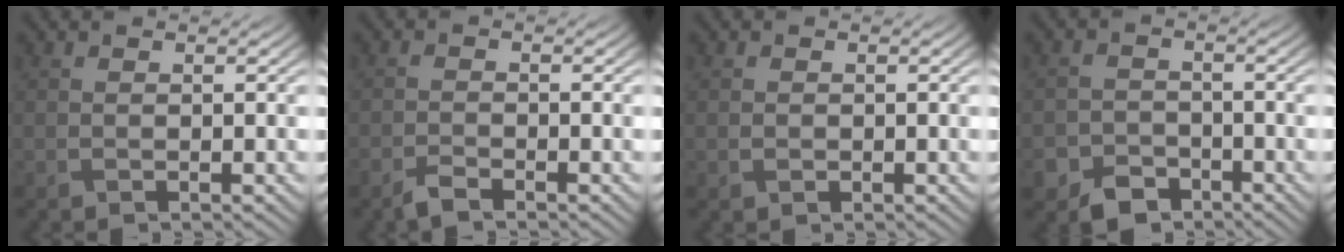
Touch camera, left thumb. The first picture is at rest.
{"total": 2.0, "force": [-1.7, 0.5, 1.0], "torque": [-0.026, -0.001, -0.038]}
{"total": 0.8, "force": [-0.2, 0.7, 0.3], "torque": [-0.007, -0.005, -0.004]}
{"total": 4.8, "force": [-3.4, 3.0, 1.6], "torque": [-0.033, -0.008, -0.062]}